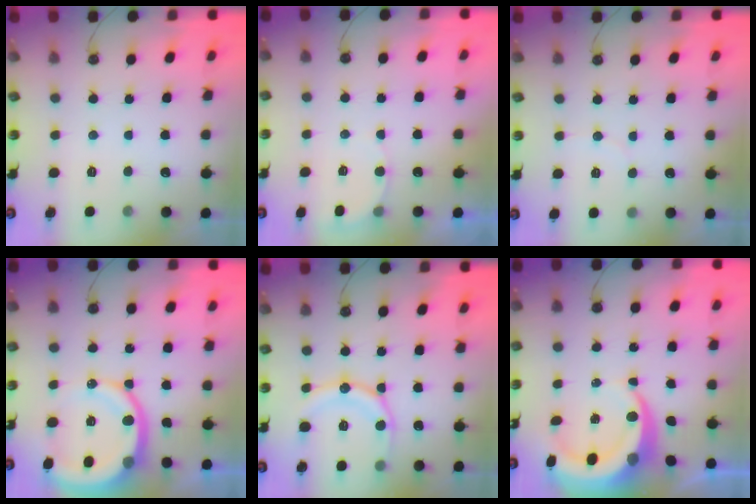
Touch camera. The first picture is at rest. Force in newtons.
{"total": 5.9, "press": 5.8, "slide": 1.2}
{"total": 2.4, "press": 2.3, "slide": 0.7}
{"total": 13.6, "press": 13.5, "slide": 1.6}
{"total": 14.6, "press": 14.5, "slide": 1.6}
{"total": 10.6, "press": 10.5, "slide": 1.2}